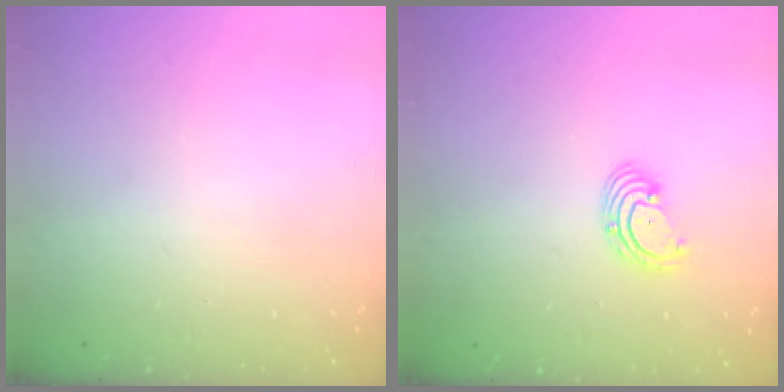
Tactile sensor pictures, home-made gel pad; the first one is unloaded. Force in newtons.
{"total": 2.9, "press": 2.9, "slide": 0.1}